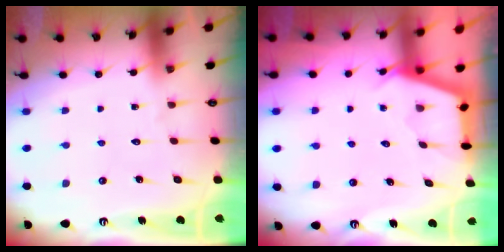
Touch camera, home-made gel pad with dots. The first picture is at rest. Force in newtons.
{"total": 2.9, "press": 2.9, "slide": 0.3}